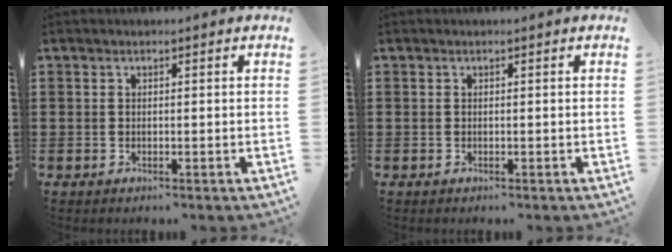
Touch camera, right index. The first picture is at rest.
{"total": 0.0}